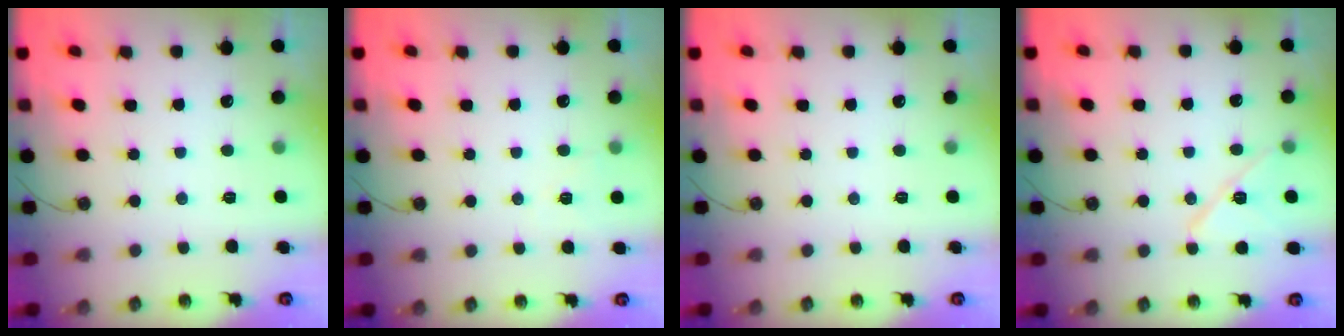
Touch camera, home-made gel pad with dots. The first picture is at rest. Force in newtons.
{"total": 5.1, "press": 5.0, "slide": 0.9}
{"total": 0.0}
{"total": 11.0, "press": 11.0, "slide": 0.9}